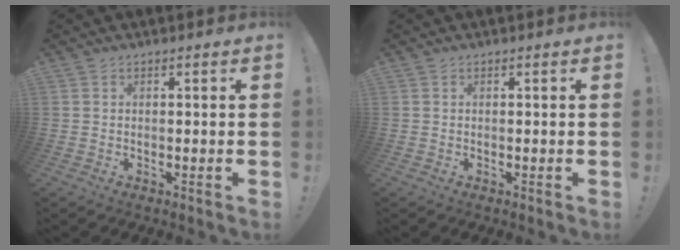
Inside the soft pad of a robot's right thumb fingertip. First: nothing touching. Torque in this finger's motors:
{"motor_torque": [0.00, 0.00, 0.00, 0.00, 0.00]}